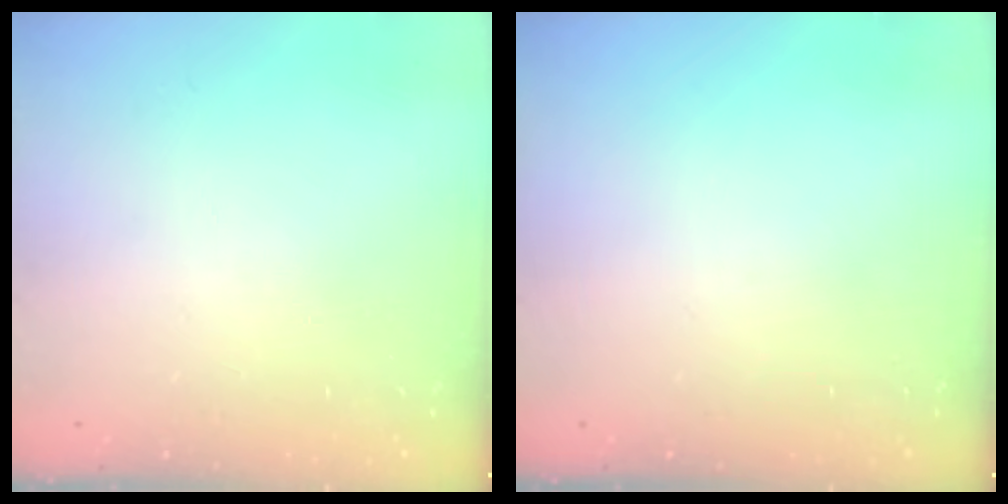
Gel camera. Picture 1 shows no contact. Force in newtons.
{"total": 0.0}